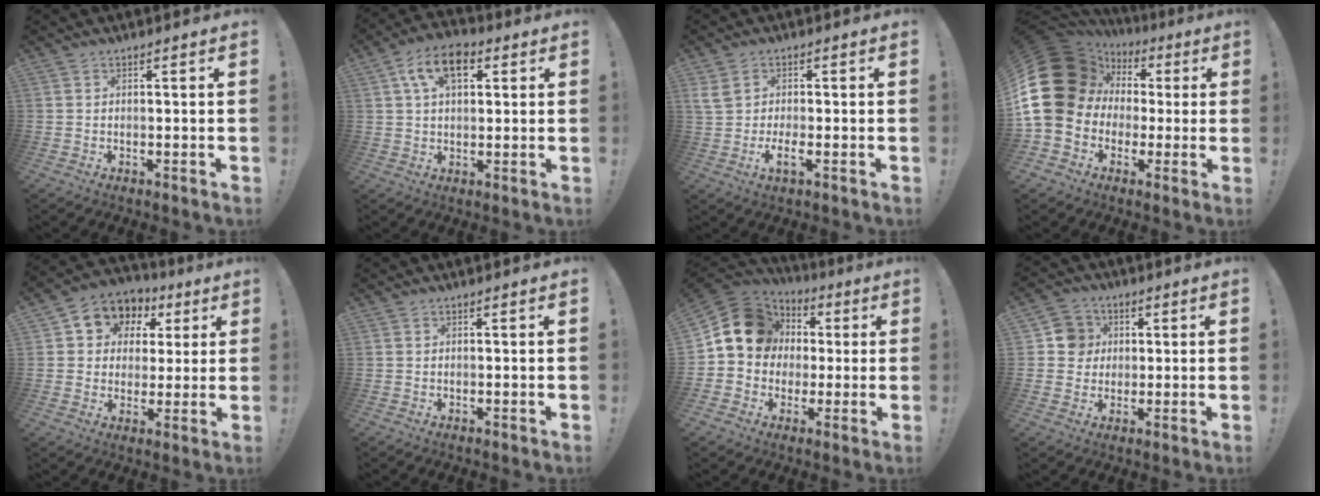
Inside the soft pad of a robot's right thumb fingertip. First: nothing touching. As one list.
[{"total": 10.6, "force": [3.9, 6.3, 7.6], "torque": [-0.118, 0.006, 0.072]}, {"total": 4.7, "force": [-0.6, 2.0, 4.2], "torque": [-0.088, -0.014, -0.013]}, {"total": 22.9, "force": [2.2, 18.7, 13.1], "torque": [-0.234, -0.008, 0.086]}, {"total": 8.2, "force": [2.5, 7.3, 2.8], "torque": [-0.042, -0.017, 0.051]}, {"total": 0.0}, {"total": 15.1, "force": [2.9, 13.0, 7.0], "torque": [-0.108, 0.005, 0.067]}, {"total": 8.0, "force": [1.5, 7.7, 1.6], "torque": [-0.017, -0.002, 0.032]}]